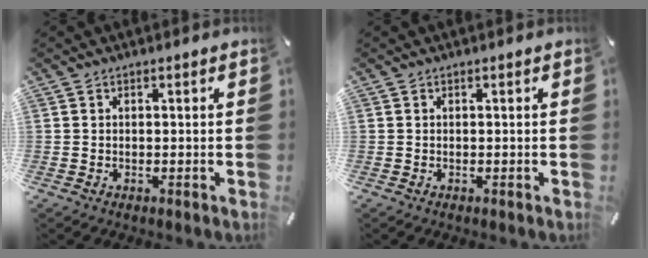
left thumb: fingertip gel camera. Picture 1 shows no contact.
{"total": 0.0}